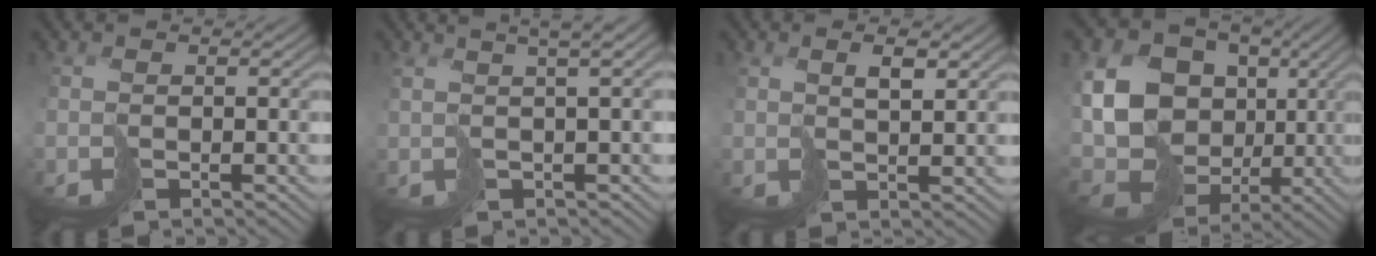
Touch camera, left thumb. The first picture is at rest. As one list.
[{"total": 5.0, "force": [1.7, 1.2, 4.6], "torque": [-0.053, 0.016, 0.029]}, {"total": 2.8, "force": [1.9, 0.6, 1.9], "torque": [-0.033, 0.002, 0.039]}, {"total": 17.5, "force": [-0.1, 14.5, 9.8], "torque": [-0.244, -0.011, 0.013]}]